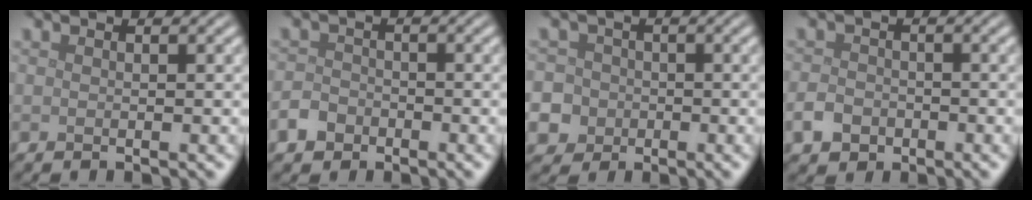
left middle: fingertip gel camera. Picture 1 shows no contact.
{"total": 2.3, "force": [-1.4, 1.7, 0.7], "torque": [-0.009, 0.002, -0.032]}
{"total": 9.8, "force": [-3.3, 8.9, 2.3], "torque": [-0.061, -0.010, -0.092]}
{"total": 2.5, "force": [-1.2, 1.9, 1.0], "torque": [-0.017, -0.002, -0.026]}